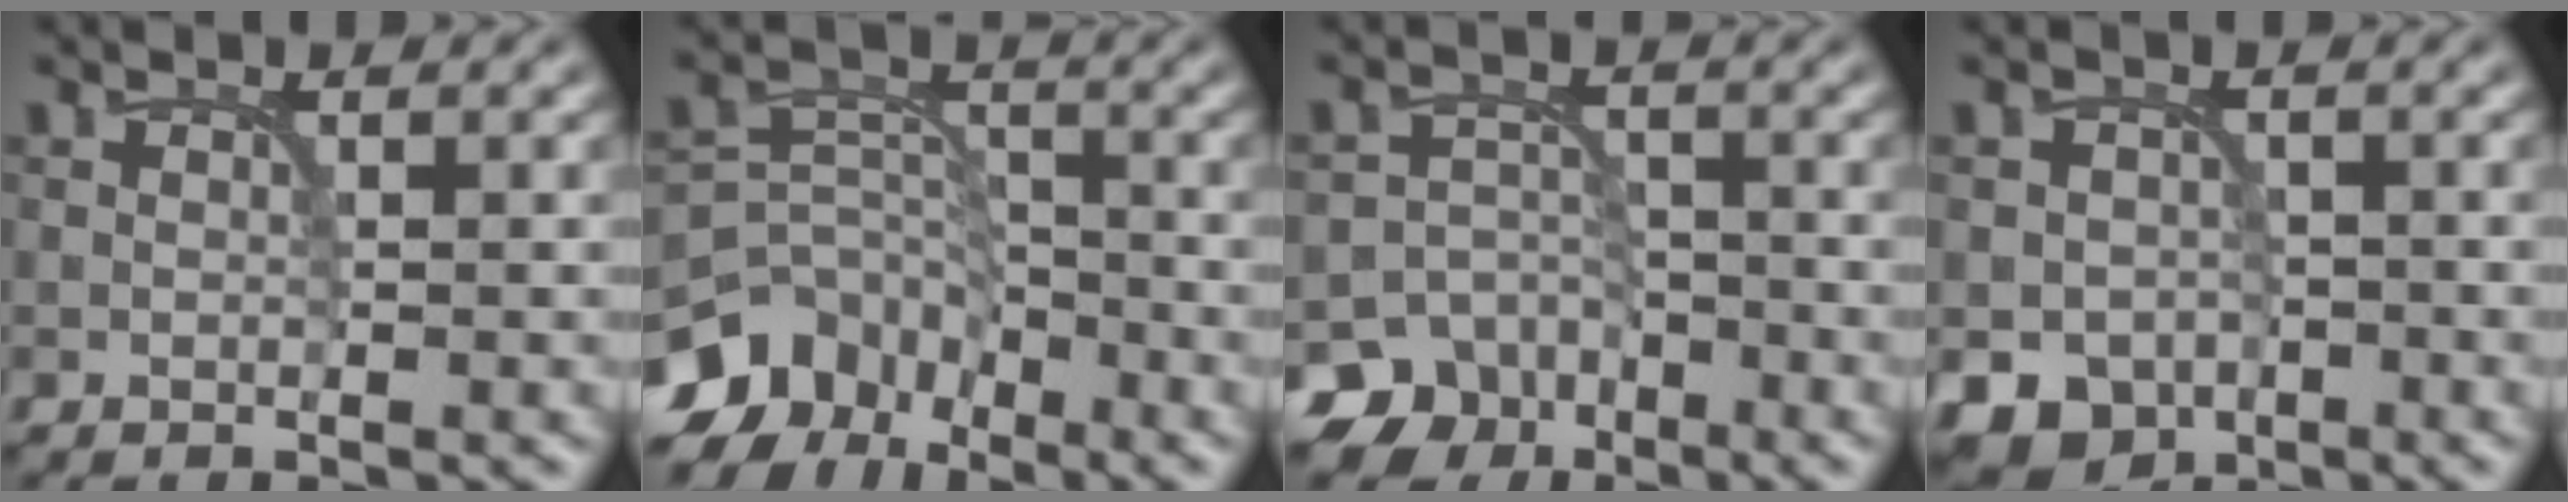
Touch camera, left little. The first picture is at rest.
{"total": 8.0, "force": [-5.6, 5.0, 2.9], "torque": [-0.042, 0.004, -0.115]}
{"total": 7.4, "force": [-5.1, 5.3, 1.1], "torque": [0.006, -0.011, -0.091]}
{"total": 5.1, "force": [-2.8, 4.0, 1.6], "torque": [-0.017, -0.011, -0.042]}